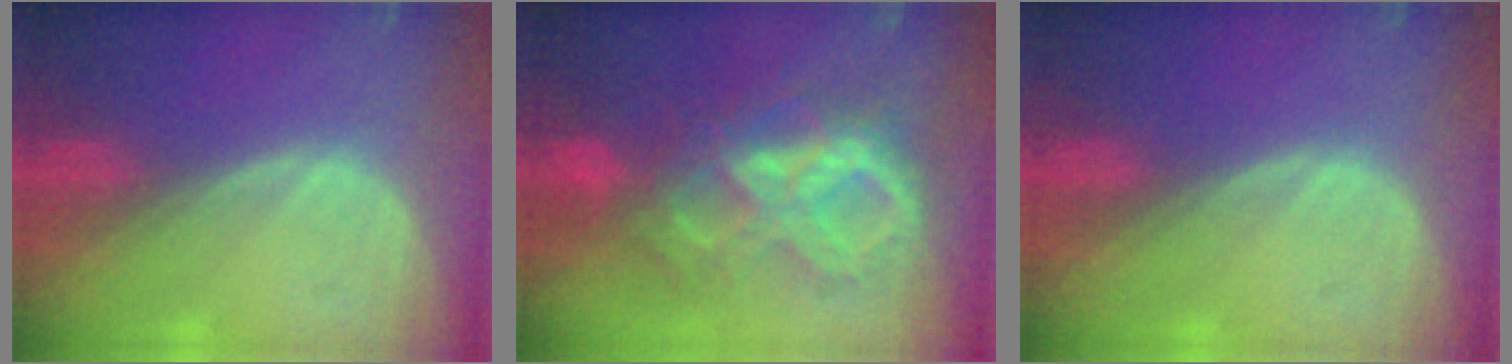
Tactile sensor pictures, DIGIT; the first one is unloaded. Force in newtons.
{"total": 10.6, "press": 10.6, "slide": 1.2}
{"total": 0.0}